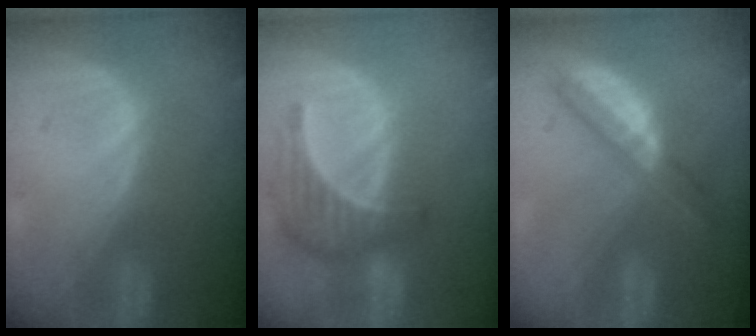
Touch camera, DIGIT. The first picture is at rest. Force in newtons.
{"total": 7.1, "press": 7.0, "slide": 1.1}
{"total": 4.8, "press": 4.8, "slide": 0.8}